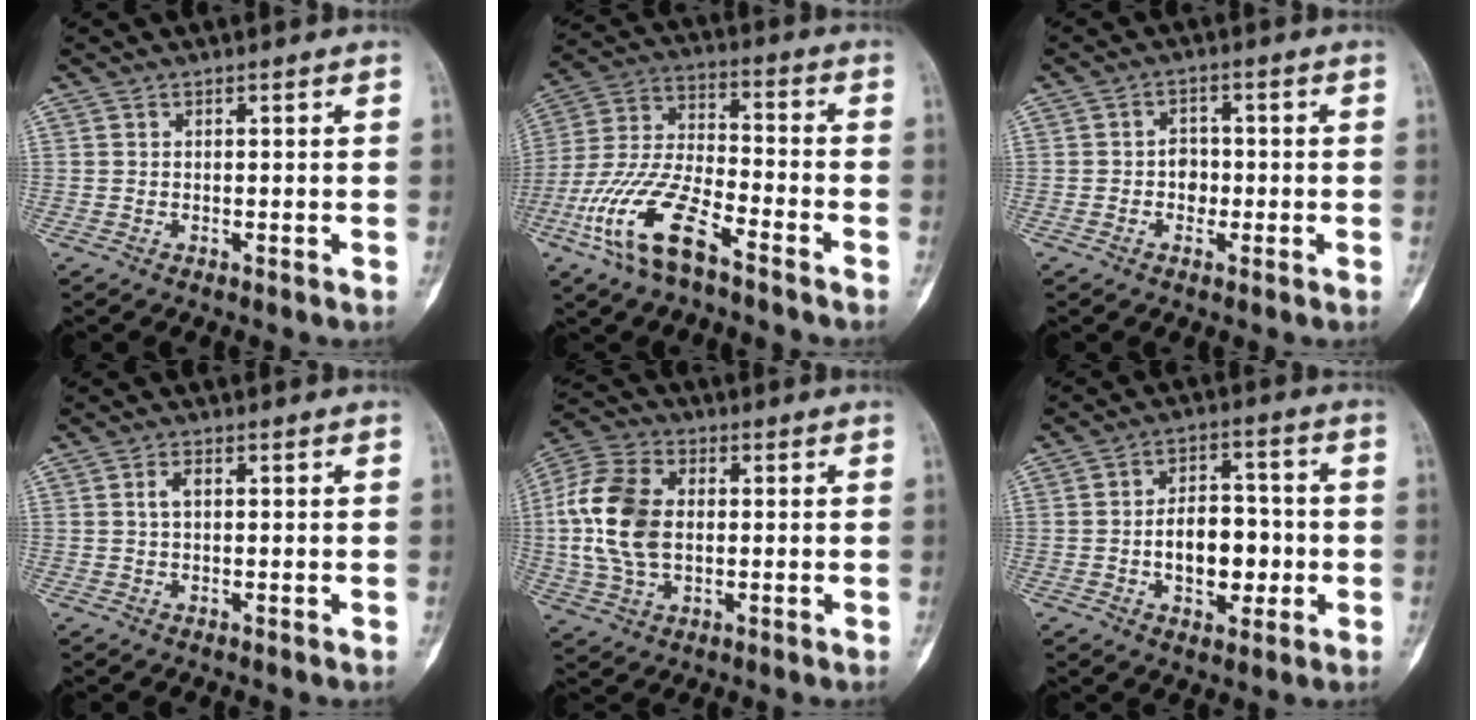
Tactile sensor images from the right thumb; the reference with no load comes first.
{"total": 15.9, "force": [-8.9, 6.0, 11.8], "torque": [-0.246, 0.046, -0.174]}
{"total": 3.4, "force": [-0.7, 2.8, 1.8], "torque": [-0.005, 0.010, -0.018]}
{"total": 1.9, "force": [0.4, 1.0, 1.6], "torque": [-0.030, 0.007, 0.007]}
{"total": 15.2, "force": [0.6, 9.9, 11.5], "torque": [-0.230, 0.017, 0.008]}
{"total": 10.7, "force": [-1.8, 6.7, 8.1], "torque": [-0.085, 0.021, -0.029]}